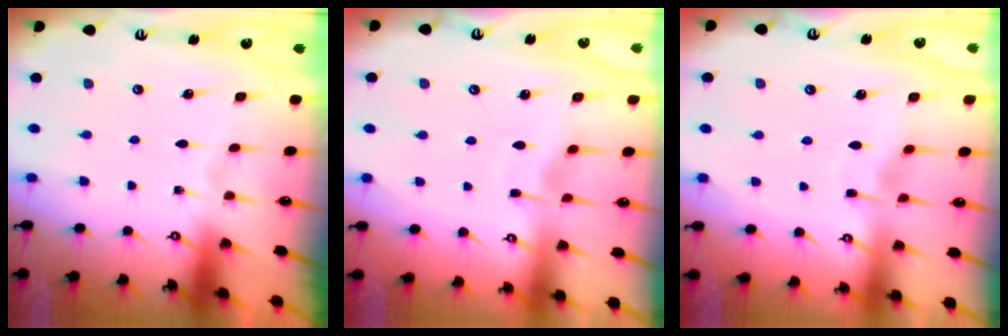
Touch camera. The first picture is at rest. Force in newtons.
{"total": 3.4, "press": 3.3, "slide": 0.4}
{"total": 3.1, "press": 3.1, "slide": 0.4}